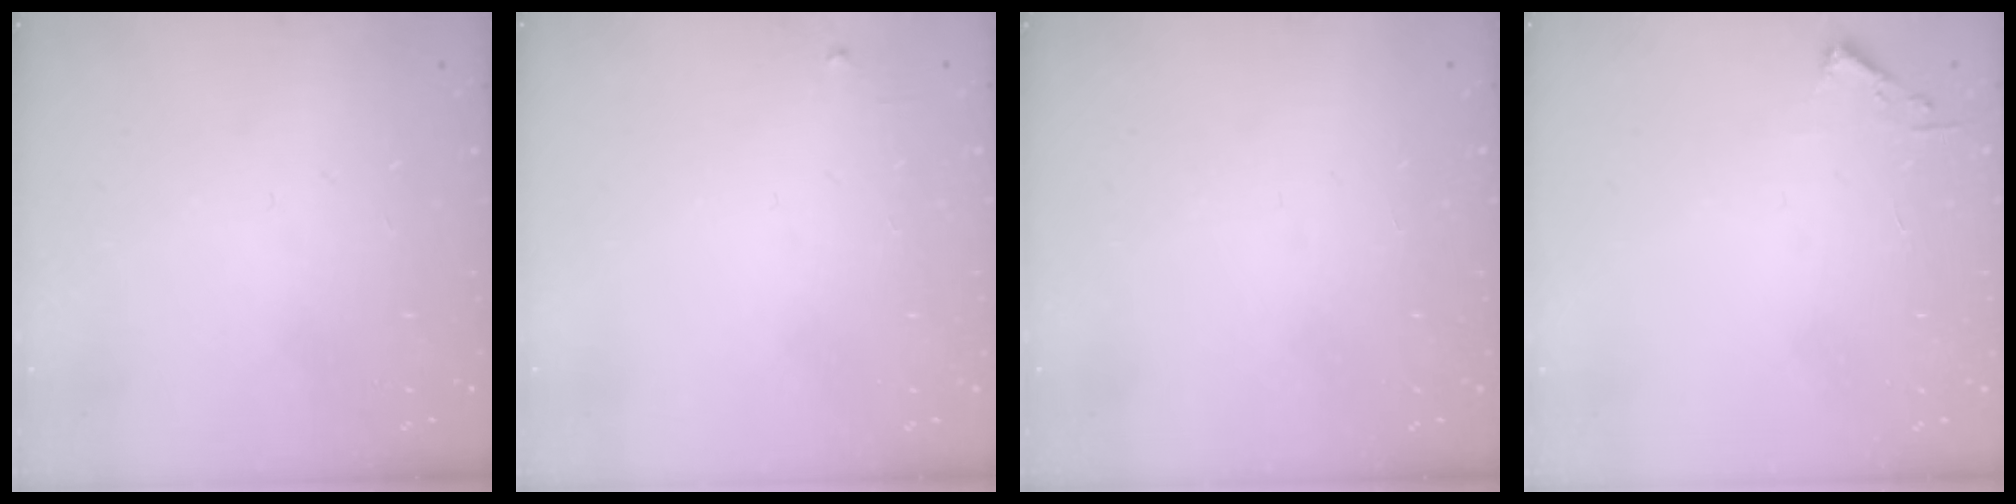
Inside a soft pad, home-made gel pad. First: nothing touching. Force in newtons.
{"total": 2.4, "press": 2.3, "slide": 0.4}
{"total": 1.5, "press": 1.5, "slide": 0.1}
{"total": 2.4, "press": 2.4, "slide": 0.3}